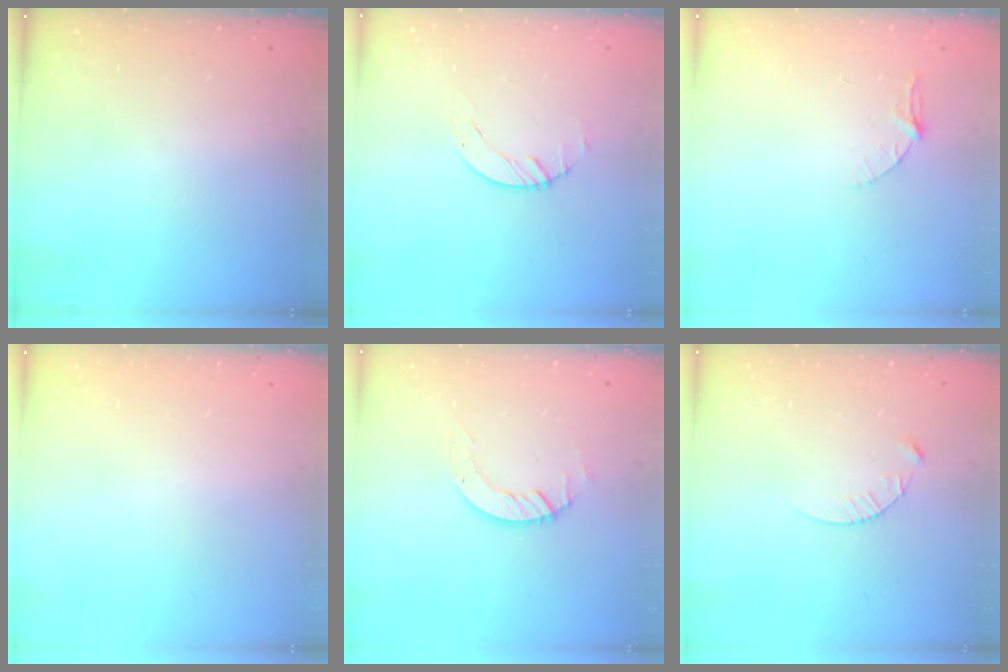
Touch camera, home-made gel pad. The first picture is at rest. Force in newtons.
{"total": 0.8, "press": 0.8, "slide": 0.2}
{"total": 4.0, "press": 3.9, "slide": 0.4}
{"total": 0.0}
{"total": 4.5, "press": 4.5, "slide": 0.4}
{"total": 4.7, "press": 4.7, "slide": 0.6}